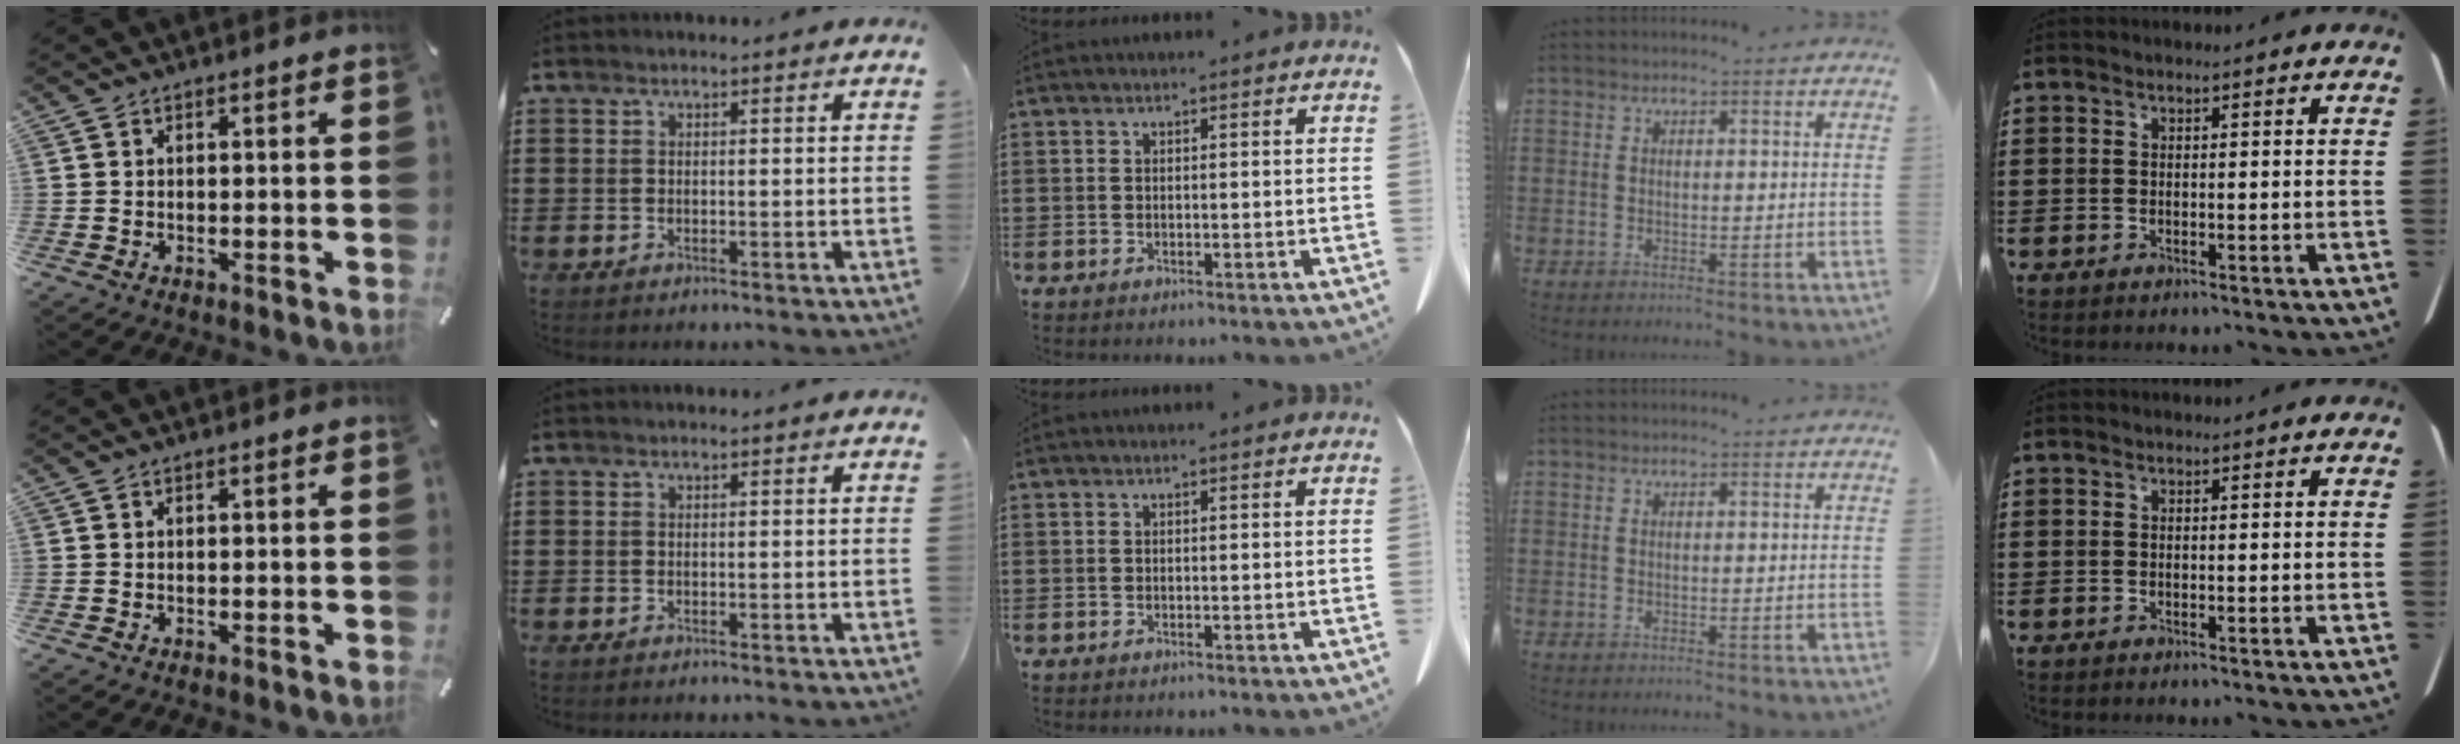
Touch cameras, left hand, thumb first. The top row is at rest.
{}